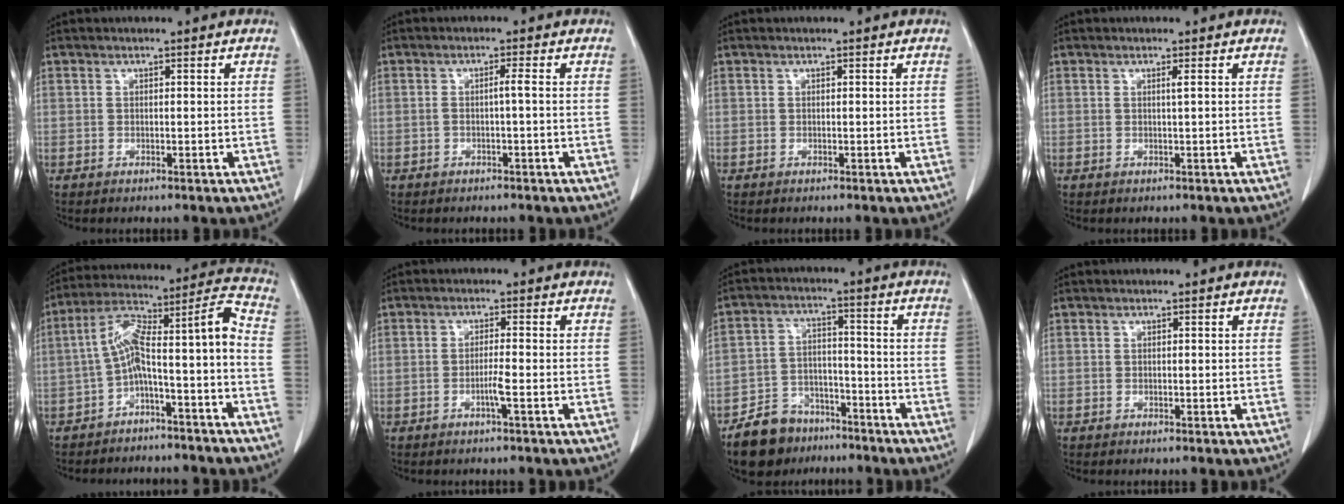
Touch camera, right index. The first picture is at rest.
{"total": 1.4, "force": [-0.2, -0.2, 1.4], "torque": [-0.024, 0.003, -0.005]}
{"total": 0.0}
{"total": 0.7, "force": [0.2, -0.2, 0.6], "torque": [-0.015, -0.002, 0.006]}
{"total": 11.9, "force": [-4.4, 1.4, 10.9], "torque": [-0.181, 0.058, -0.071]}
{"total": 2.3, "force": [-0.9, -0.4, 2.0], "torque": [-0.039, -0.002, -0.018]}
{"total": 9.1, "force": [-7.0, 5.3, 2.2], "torque": [-0.048, 0.010, -0.119]}
{"total": 0.0}